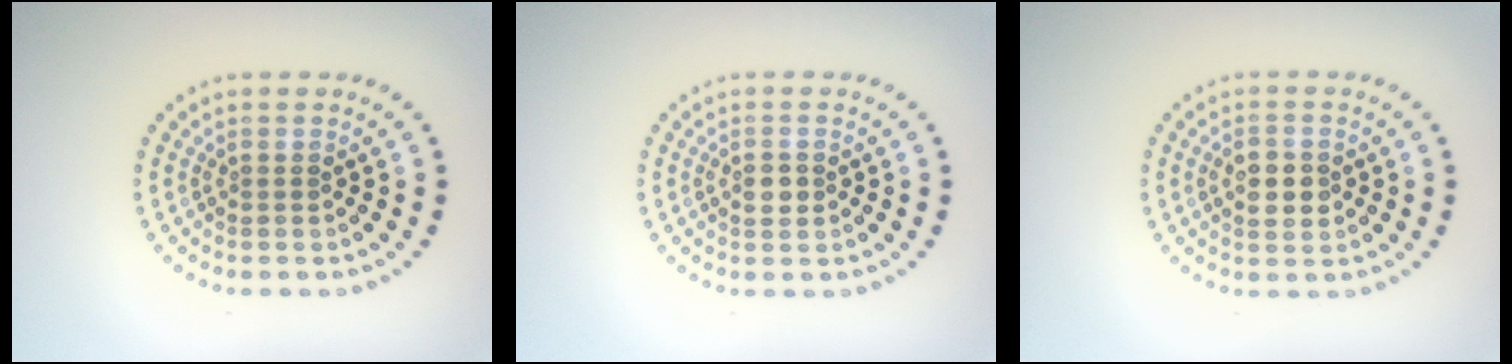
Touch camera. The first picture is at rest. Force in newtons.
{"total": 1.6, "press": 1.5, "slide": 0.3}
{"total": 2.8, "press": 2.8, "slide": 0.1}